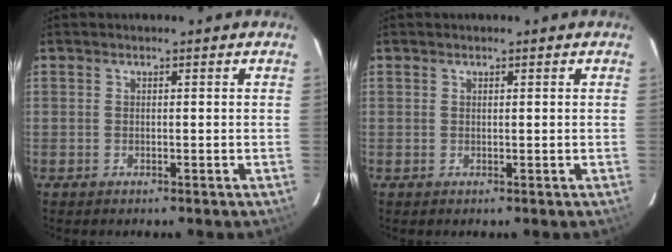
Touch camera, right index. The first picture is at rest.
{"total": 0.0}